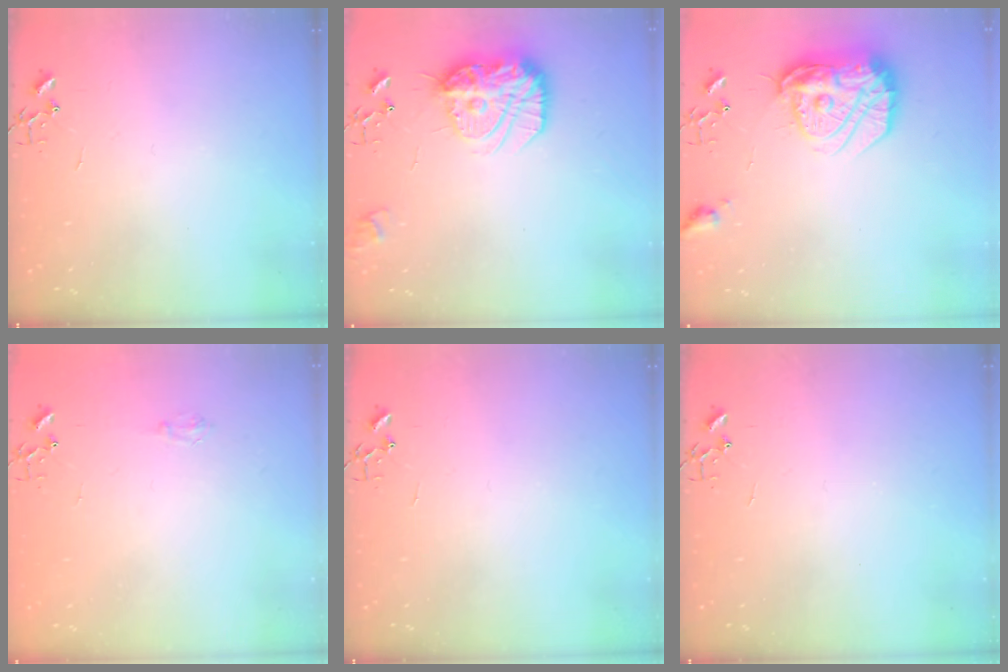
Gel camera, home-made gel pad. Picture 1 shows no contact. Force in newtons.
{"total": 16.5, "press": 16.5, "slide": 1.4}
{"total": 18.2, "press": 18.2, "slide": 1.5}
{"total": 3.8, "press": 3.8, "slide": 0.5}
{"total": 0.0}
{"total": 0.0}